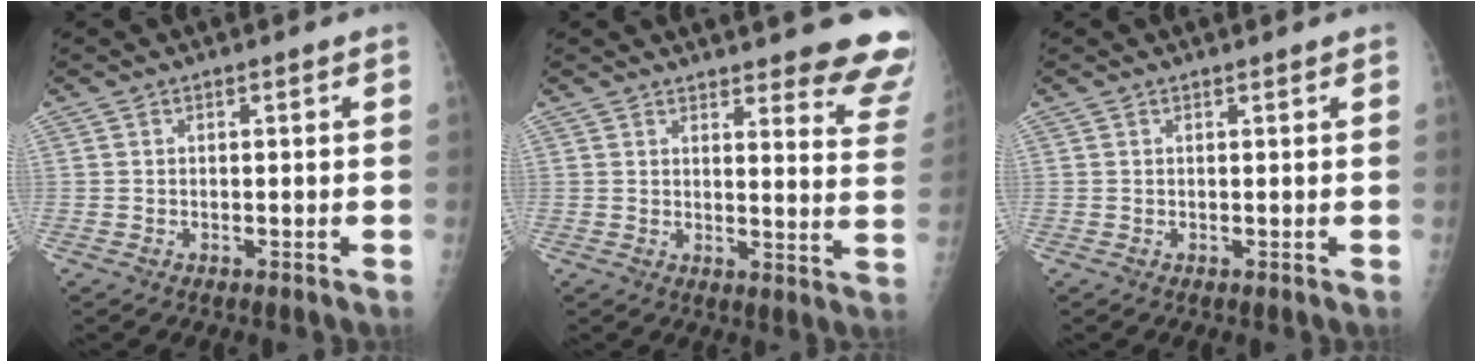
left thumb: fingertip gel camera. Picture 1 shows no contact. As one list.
[{"total": 12.8, "force": [11.5, 2.3, 5.2], "torque": [-0.025, -0.094, 0.111]}, {"total": 0.6, "force": [0.6, 0.1, 0.2], "torque": [-0.004, 0.002, 0.008]}]